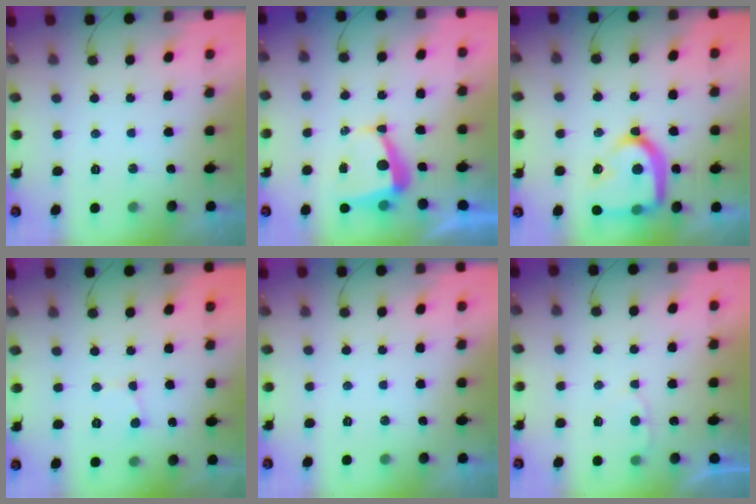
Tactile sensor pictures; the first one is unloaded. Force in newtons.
{"total": 6.4, "press": 6.4, "slide": 0.6}
{"total": 21.1, "press": 21.0, "slide": 1.9}
{"total": 3.7, "press": 3.6, "slide": 0.3}
{"total": 0.0}
{"total": 2.7, "press": 2.7, "slide": 0.3}